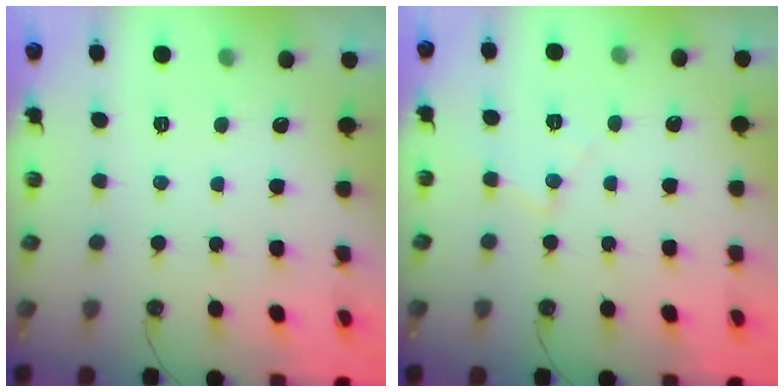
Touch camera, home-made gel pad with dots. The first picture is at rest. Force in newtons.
{"total": 7.0, "press": 7.0, "slide": 0.6}